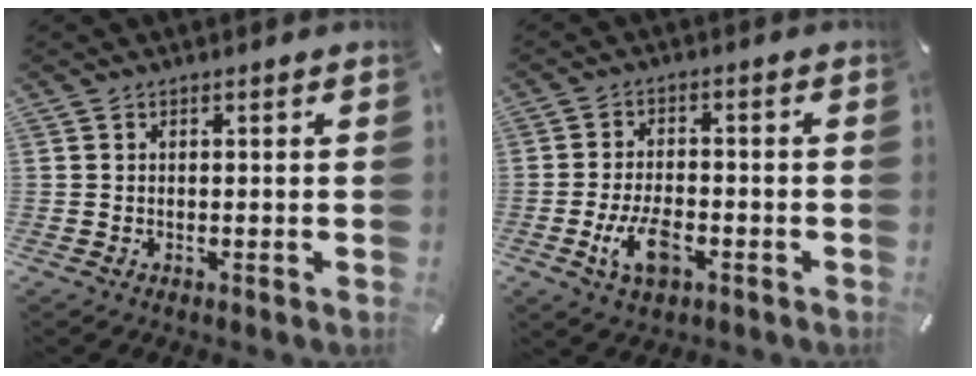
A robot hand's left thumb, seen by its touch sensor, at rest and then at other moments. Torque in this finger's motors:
{"motor_torque": [0.10, 0.15, 0.18, 0.16, 0.08]}